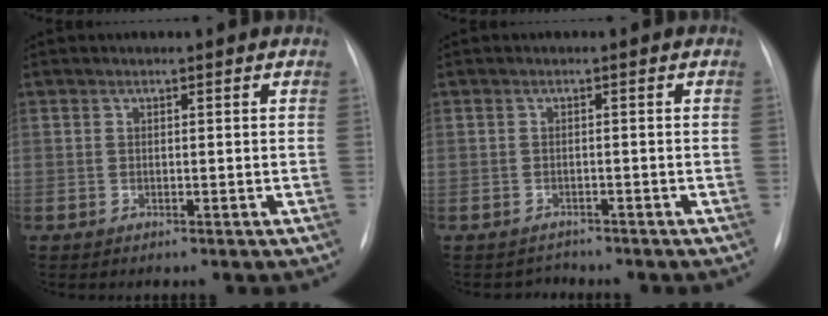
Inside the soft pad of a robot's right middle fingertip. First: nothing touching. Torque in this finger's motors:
{"motor_torque": [-0.47, -0.21, 0.02, -0.01]}